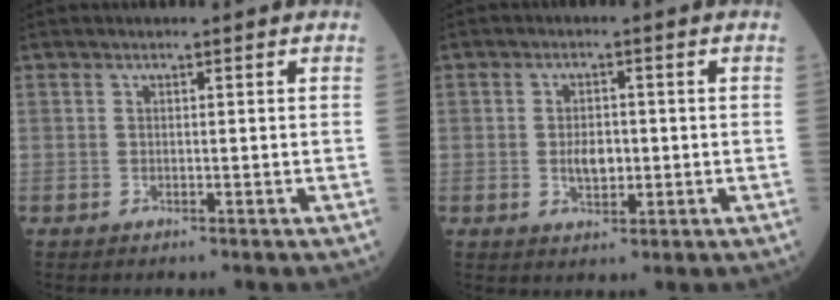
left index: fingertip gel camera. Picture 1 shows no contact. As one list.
[{"total": 3.7, "force": [-0.4, 2.1, 3.0], "torque": [-0.055, 0.001, -0.004]}]